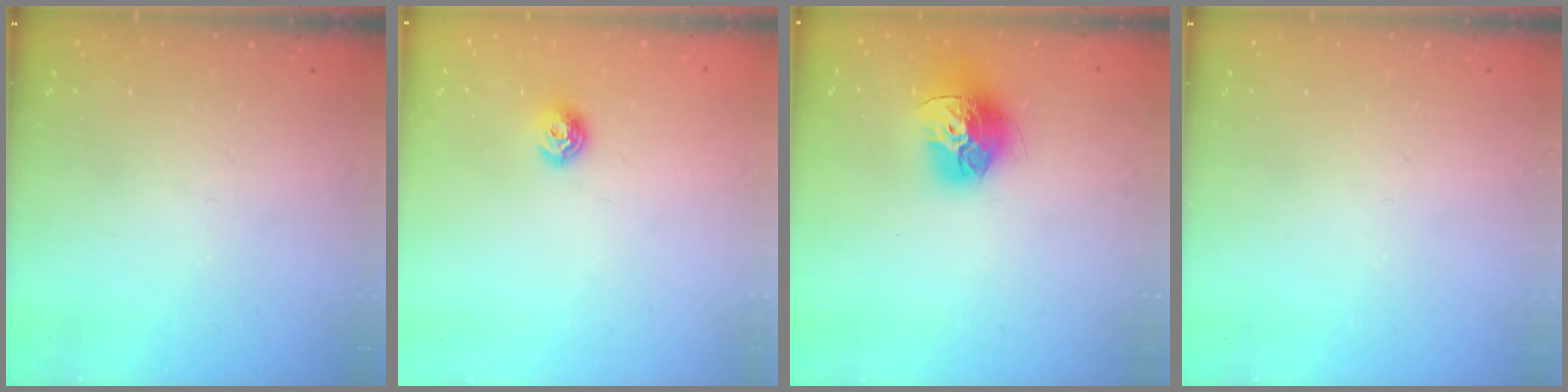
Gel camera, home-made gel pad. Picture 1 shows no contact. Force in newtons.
{"total": 7.0, "press": 6.9, "slide": 0.9}
{"total": 15.3, "press": 15.2, "slide": 1.7}
{"total": 0.0}